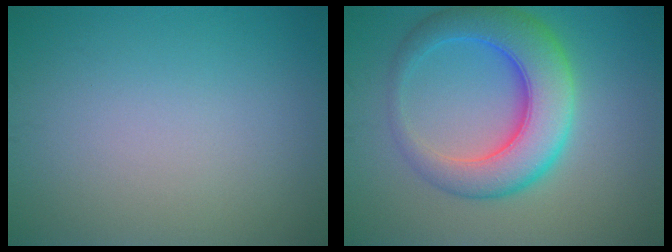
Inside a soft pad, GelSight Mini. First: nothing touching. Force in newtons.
{"total": 7.9, "press": 7.9, "slide": 0.1}